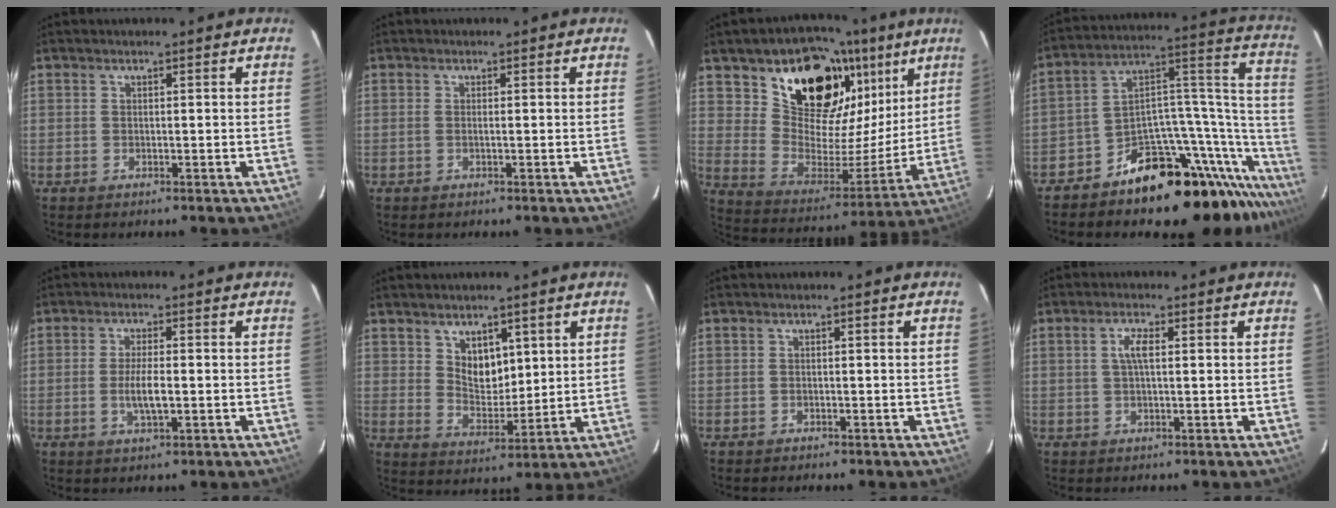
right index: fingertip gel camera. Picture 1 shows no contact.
{"total": 0.8, "force": [-0.1, 0.0, 0.8], "torque": [-0.016, 0.001, -0.005]}
{"total": 22.4, "force": [12.7, 14.7, 11.1], "torque": [-0.208, 0.015, 0.235]}
{"total": 25.2, "force": [-20.6, 9.3, 11.0], "torque": [-0.076, 0.070, -0.319]}
{"total": 4.6, "force": [-1.0, 1.1, 4.4], "torque": [-0.084, -0.006, -0.016]}
{"total": 7.1, "force": [3.5, 4.5, 4.1], "torque": [-0.060, -0.001, 0.069]}
{"total": 1.2, "force": [-1.0, 0.7, 0.2], "torque": [-0.009, 0.001, -0.013]}
{"total": 2.8, "force": [0.4, 0.7, 2.7], "torque": [-0.055, 0.005, 0.007]}